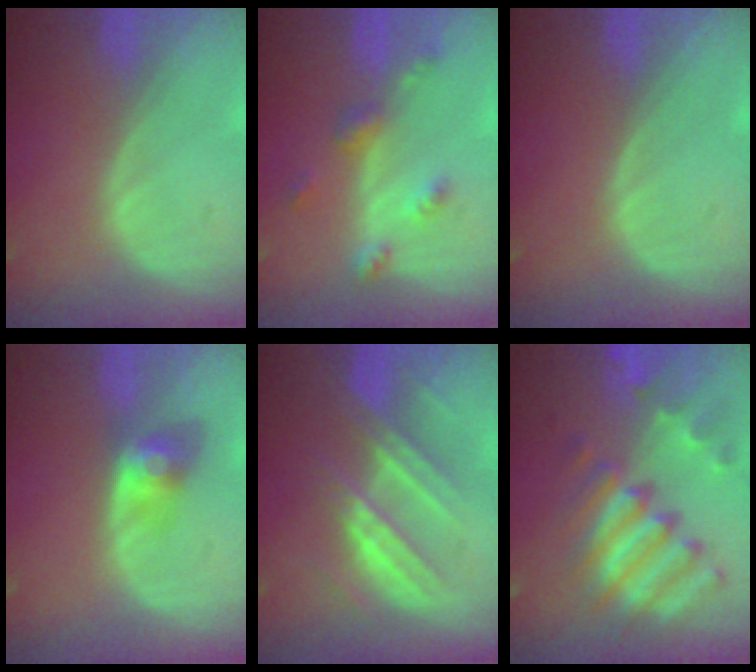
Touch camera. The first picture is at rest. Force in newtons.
{"total": 4.8, "press": 4.3, "slide": 2.3}
{"total": 0.0}
{"total": 4.0, "press": 4.0, "slide": 0.2}
{"total": 7.2, "press": 7.2, "slide": 0.9}
{"total": 11.6, "press": 10.0, "slide": 5.9}